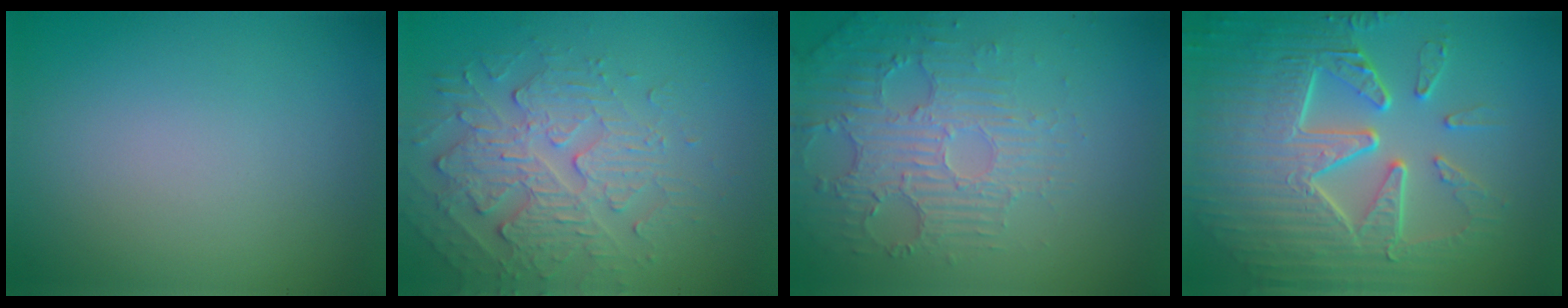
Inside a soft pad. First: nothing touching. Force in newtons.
{"total": 4.4, "press": 3.9, "slide": 2.1}
{"total": 5.0, "press": 3.6, "slide": 3.5}
{"total": 9.8, "press": 6.6, "slide": 7.2}